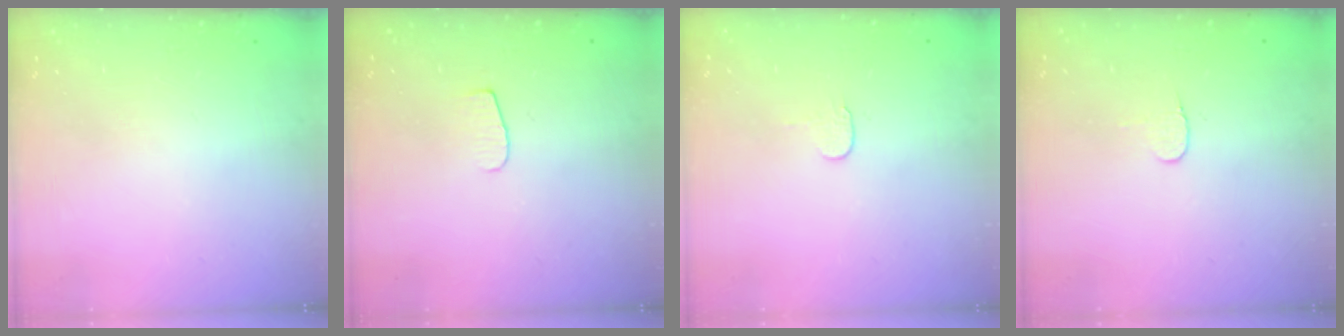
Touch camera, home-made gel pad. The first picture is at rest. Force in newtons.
{"total": 4.8, "press": 4.8, "slide": 0.6}
{"total": 3.9, "press": 3.8, "slide": 0.4}
{"total": 3.9, "press": 3.9, "slide": 0.2}